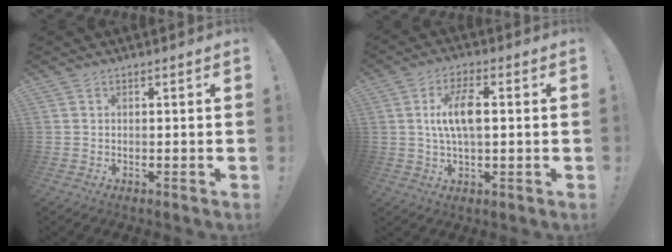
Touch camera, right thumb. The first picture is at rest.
{"total": 9.4, "force": [0.9, 3.9, 8.5], "torque": [-0.158, 0.004, 0.011]}